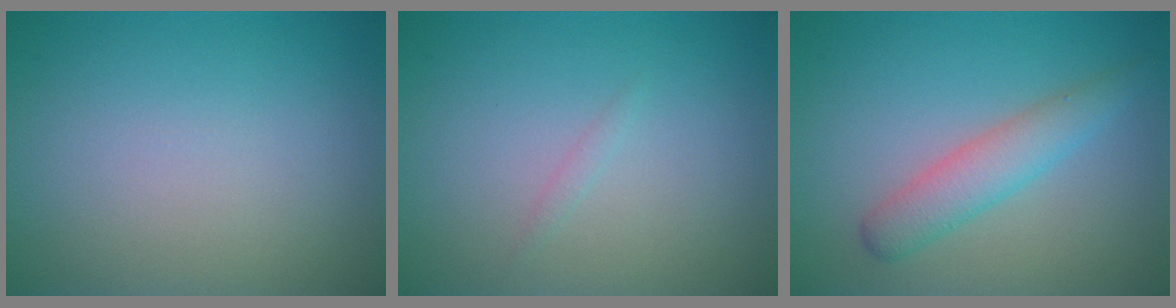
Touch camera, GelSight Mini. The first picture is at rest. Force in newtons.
{"total": 0.5, "press": 0.5, "slide": 0.0}
{"total": 3.1, "press": 3.1, "slide": 0.0}